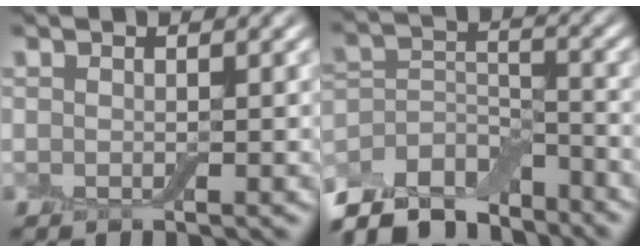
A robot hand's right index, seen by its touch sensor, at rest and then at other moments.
{"total": 8.7, "force": [-7.3, 3.6, 3.1], "torque": [-0.057, 0.004, -0.135]}